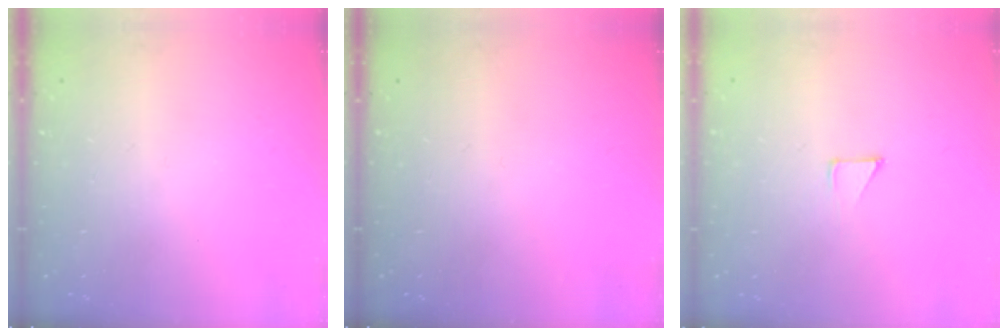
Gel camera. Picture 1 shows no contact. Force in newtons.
{"total": 0.0}
{"total": 2.8, "press": 2.8, "slide": 0.2}